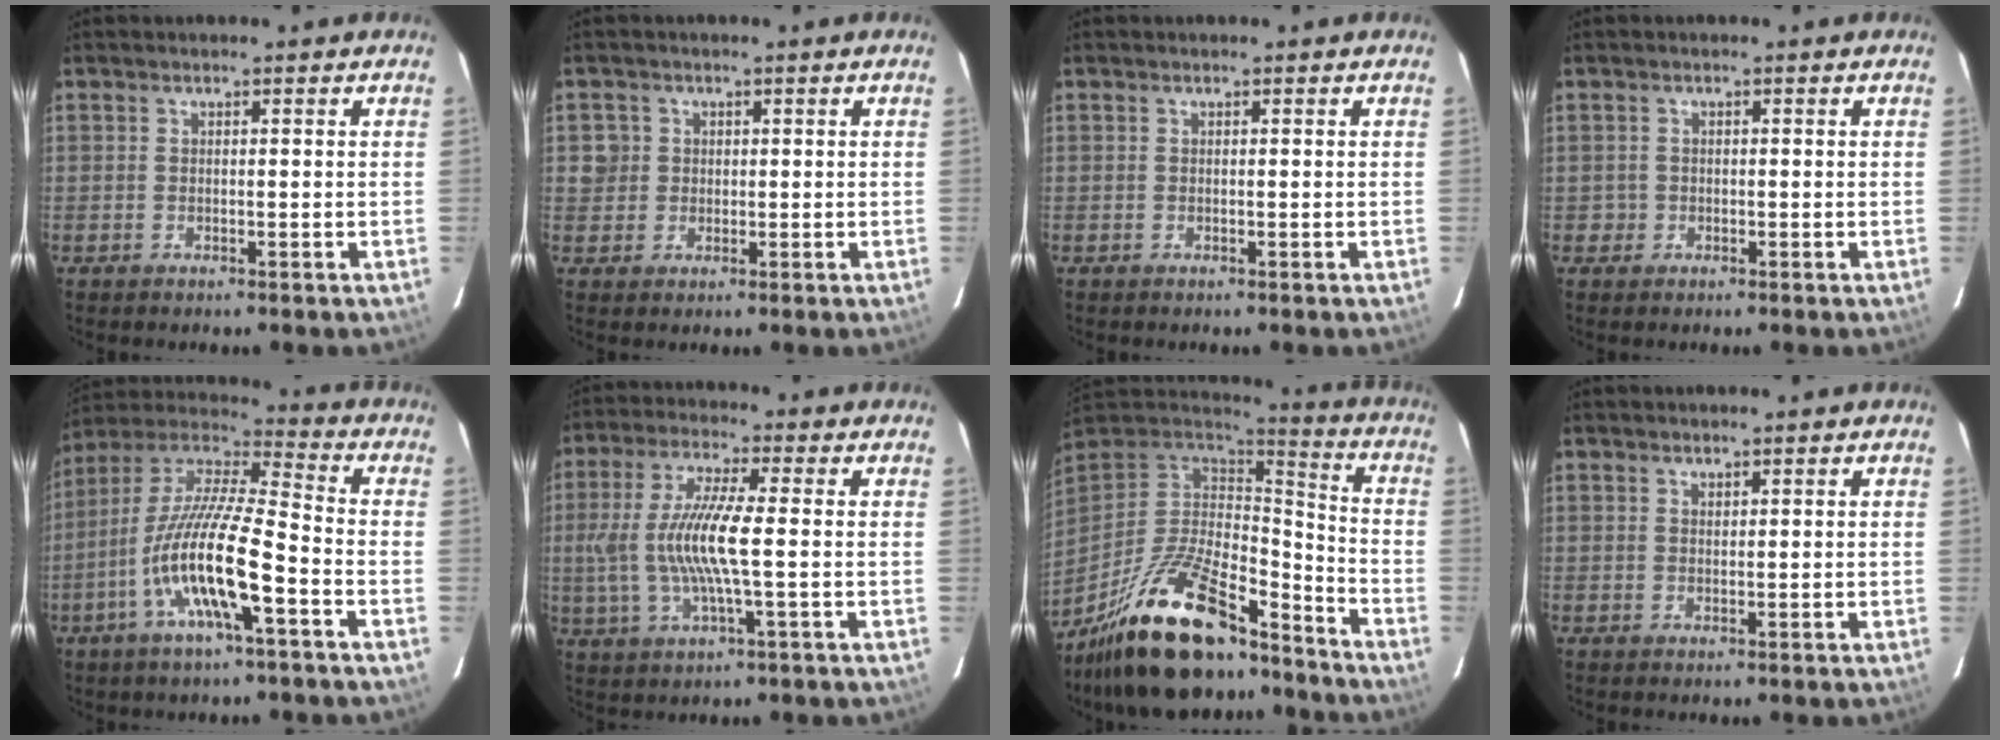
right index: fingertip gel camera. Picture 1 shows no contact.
{"total": 3.1, "force": [0.3, 3.1, 0.2], "torque": [0.010, 0.017, 0.006]}
{"total": 0.0}
{"total": 1.6, "force": [-0.4, 1.6, -0.2], "torque": [0.006, 0.009, -0.003]}
{"total": 16.9, "force": [-6.8, 2.8, 15.3], "torque": [-0.292, -0.017, -0.137]}
{"total": 12.2, "force": [-0.6, 2.1, 12.1], "torque": [-0.241, -0.001, -0.009]}
{"total": 24.4, "force": [-17.4, 8.8, 14.6], "torque": [-0.282, -0.015, -0.283]}
{"total": 0.7, "force": [0.6, 0.3, 0.1], "torque": [-0.002, 0.000, 0.012]}